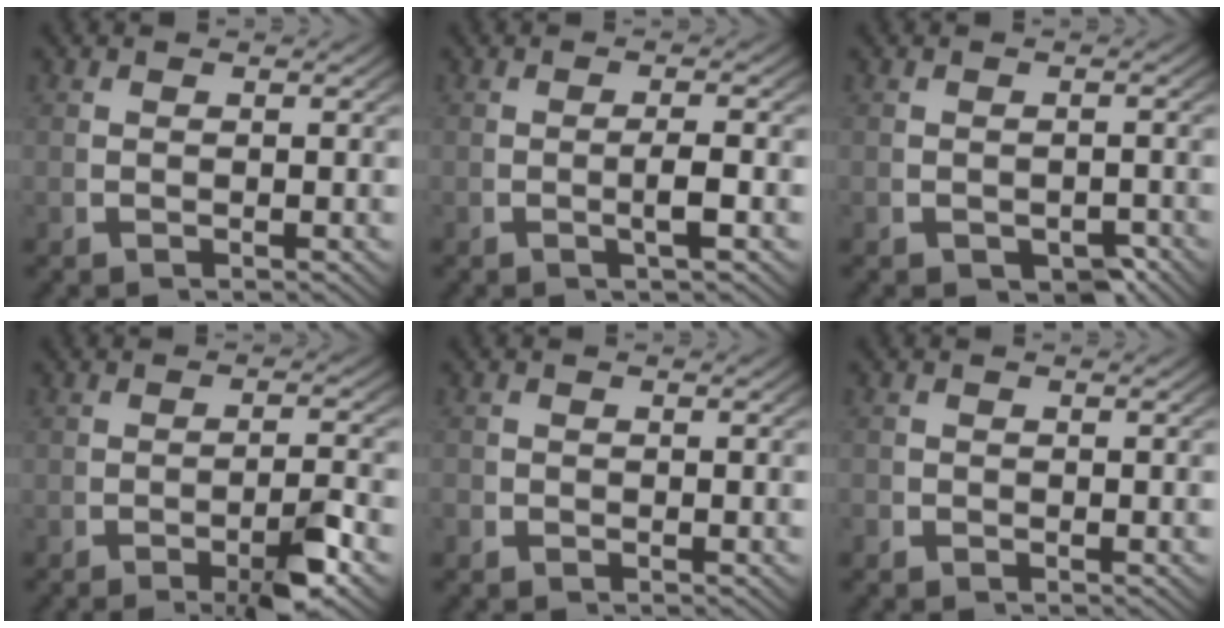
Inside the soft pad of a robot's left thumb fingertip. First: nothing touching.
{"total": 1.9, "force": [-0.3, 0.5, 1.9], "torque": [-0.036, 0.003, -0.008]}
{"total": 2.2, "force": [-1.2, 1.3, 1.2], "torque": [-0.015, -0.014, -0.013]}
{"total": 4.1, "force": [-2.0, 0.9, 3.5], "torque": [-0.046, -0.001, -0.035]}
{"total": 0.7, "force": [-0.3, 0.6, 0.0], "torque": [-0.002, -0.006, -0.008]}
{"total": 0.5, "force": [-0.3, 0.4, -0.1], "torque": [0.000, -0.007, -0.008]}